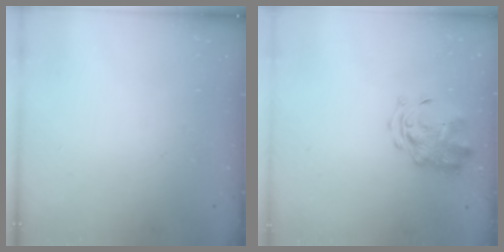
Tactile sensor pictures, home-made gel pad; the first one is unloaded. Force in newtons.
{"total": 3.3, "press": 3.3, "slide": 0.6}